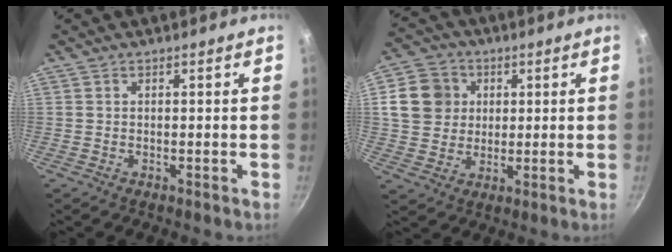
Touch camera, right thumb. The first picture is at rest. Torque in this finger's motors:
{"motor_torque": [0.79, 2.00, 0.65, -0.20, 0.23]}